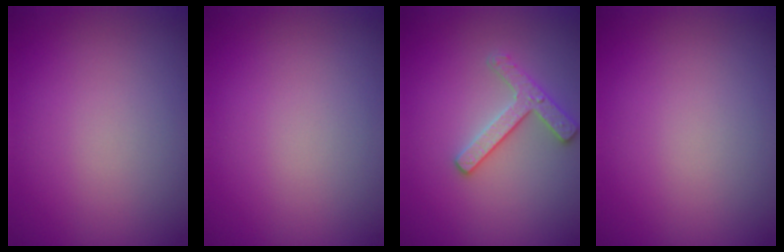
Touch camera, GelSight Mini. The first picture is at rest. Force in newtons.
{"total": 0.0}
{"total": 2.5, "press": 2.4, "slide": 0.4}
{"total": 0.0}